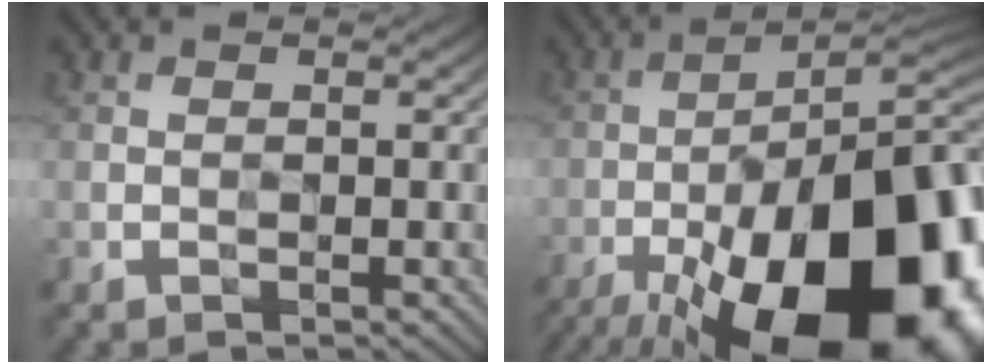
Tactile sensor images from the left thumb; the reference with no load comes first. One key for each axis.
{"total": 23.2, "fx": -12.8, "fy": 8.9, "fz": 17.2, "tx": -0.233, "ty": -0.035, "tz": -0.180}